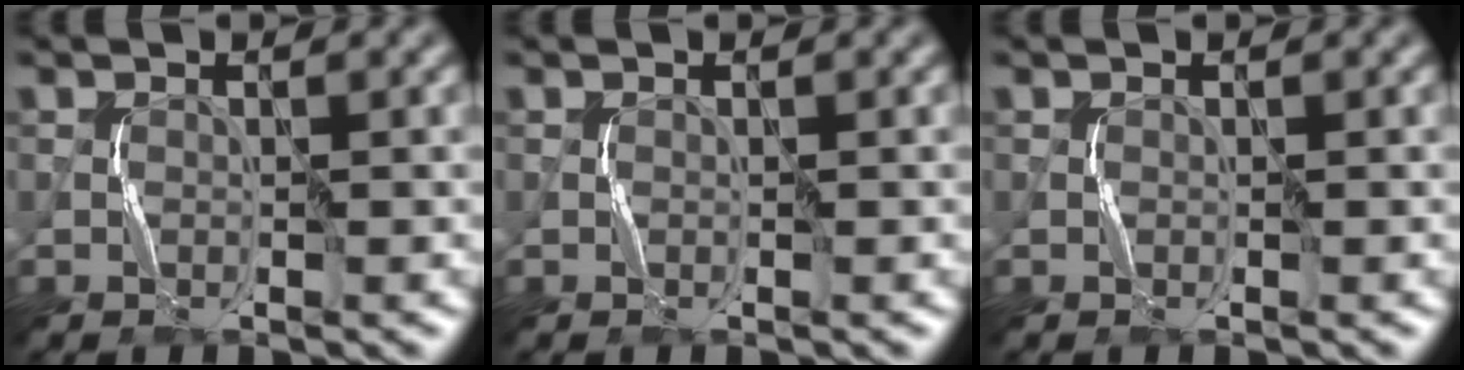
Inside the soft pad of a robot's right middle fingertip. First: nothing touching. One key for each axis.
{"total": 0.0}
{"total": 0.0}